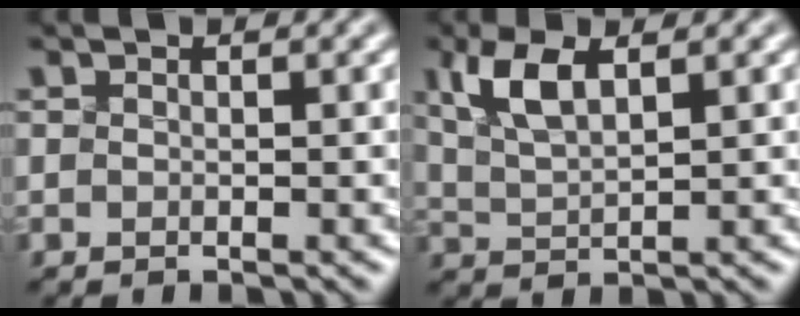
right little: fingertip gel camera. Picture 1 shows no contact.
{"total": 3.5, "force": [1.7, 1.2, 2.9], "torque": [-0.069, 0.007, 0.042]}